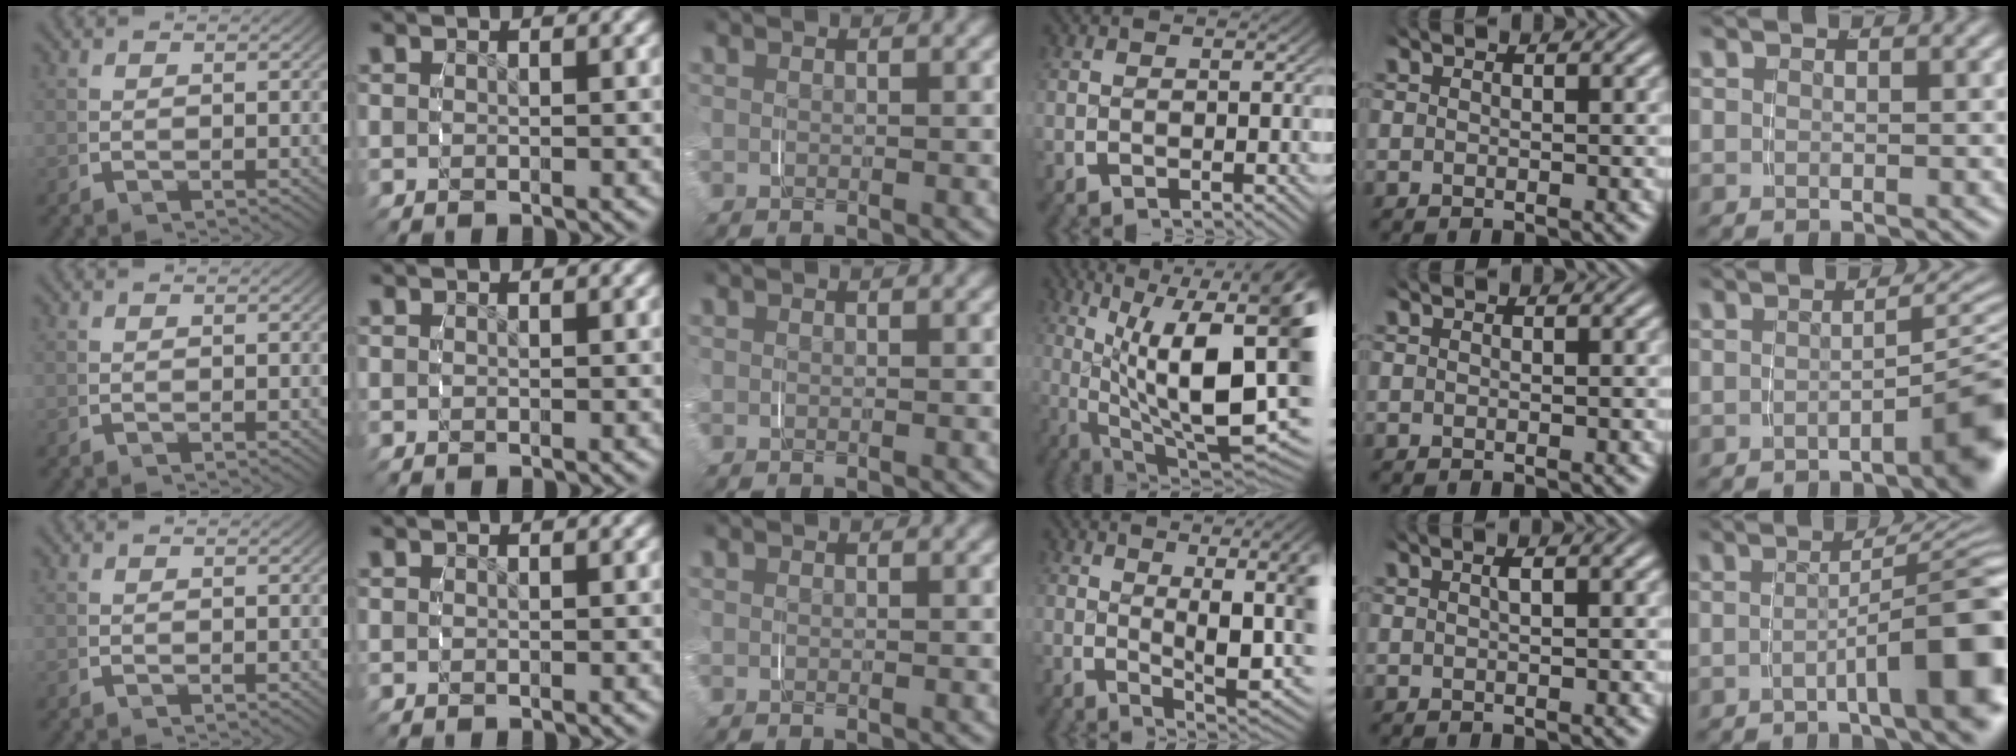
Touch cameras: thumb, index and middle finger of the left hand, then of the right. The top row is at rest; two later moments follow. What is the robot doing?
{"motion": "grasp_and_lifting", "object": "jewelry box"}